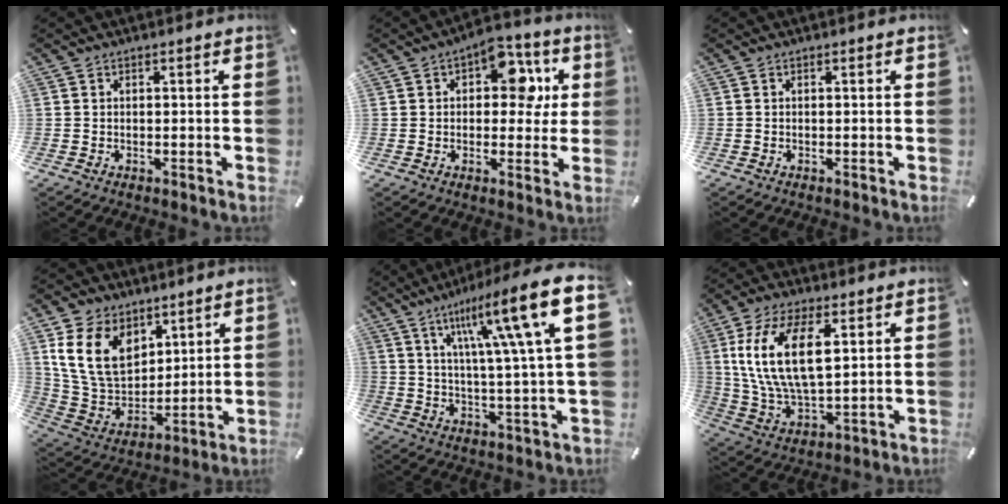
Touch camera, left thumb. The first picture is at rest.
{"total": 11.5, "force": [3.8, 7.4, 7.8], "torque": [-0.091, -0.011, 0.059]}
{"total": 0.0}
{"total": 16.2, "force": [7.2, 11.8, 8.5], "torque": [-0.199, -0.029, 0.139]}
{"total": 20.7, "force": [8.9, 3.0, 18.4], "torque": [-0.294, -0.043, 0.121]}
{"total": 16.7, "force": [5.2, 8.6, 13.3], "torque": [-0.295, -0.002, 0.090]}